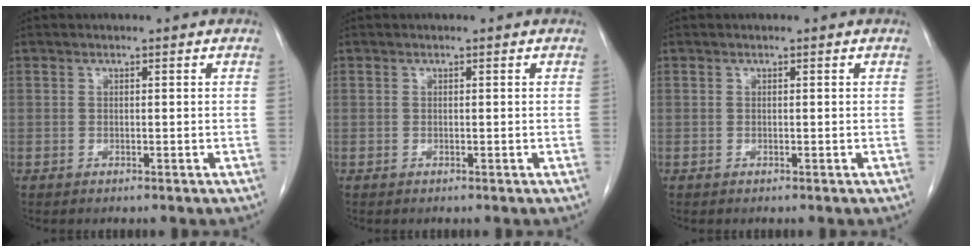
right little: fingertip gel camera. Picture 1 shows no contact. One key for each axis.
{"total": 0.0}
{"total": 0.0}